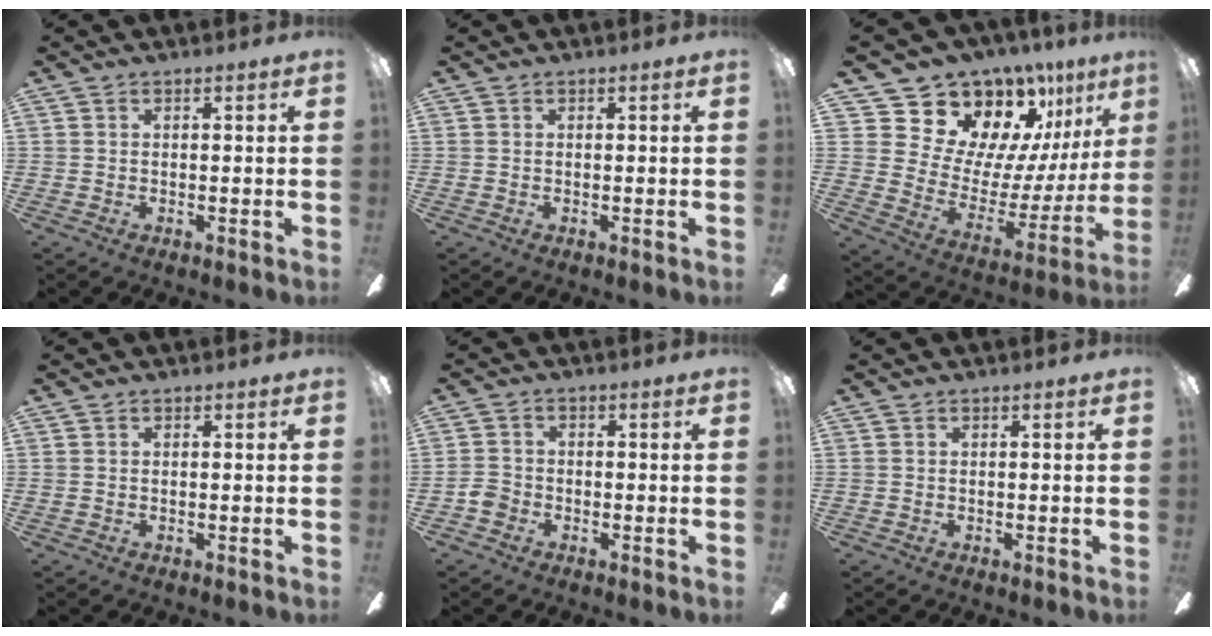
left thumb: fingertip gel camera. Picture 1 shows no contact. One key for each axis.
{"total": 0.0}
{"total": 17.6, "fx": 14.8, "fy": 8.5, "fz": 4.2, "tx": -0.086, "ty": -0.133, "tz": 0.286}
{"total": 0.0}
{"total": 3.1, "fx": -1.8, "fy": 2.3, "fz": 0.9, "tx": -0.011, "ty": 0.009, "tz": -0.031}
{"total": 0.0}